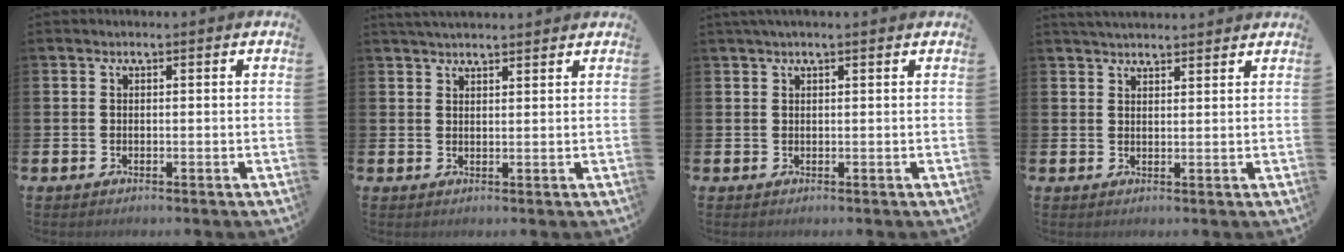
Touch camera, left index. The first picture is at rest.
{"total": 2.8, "force": [2.7, 0.3, 0.5], "torque": [-0.014, -0.005, 0.050]}
{"total": 1.2, "force": [1.0, 0.0, 0.7], "torque": [-0.012, 0.001, 0.017]}
{"total": 3.1, "force": [3.0, 0.3, 0.3], "torque": [-0.012, -0.009, 0.056]}